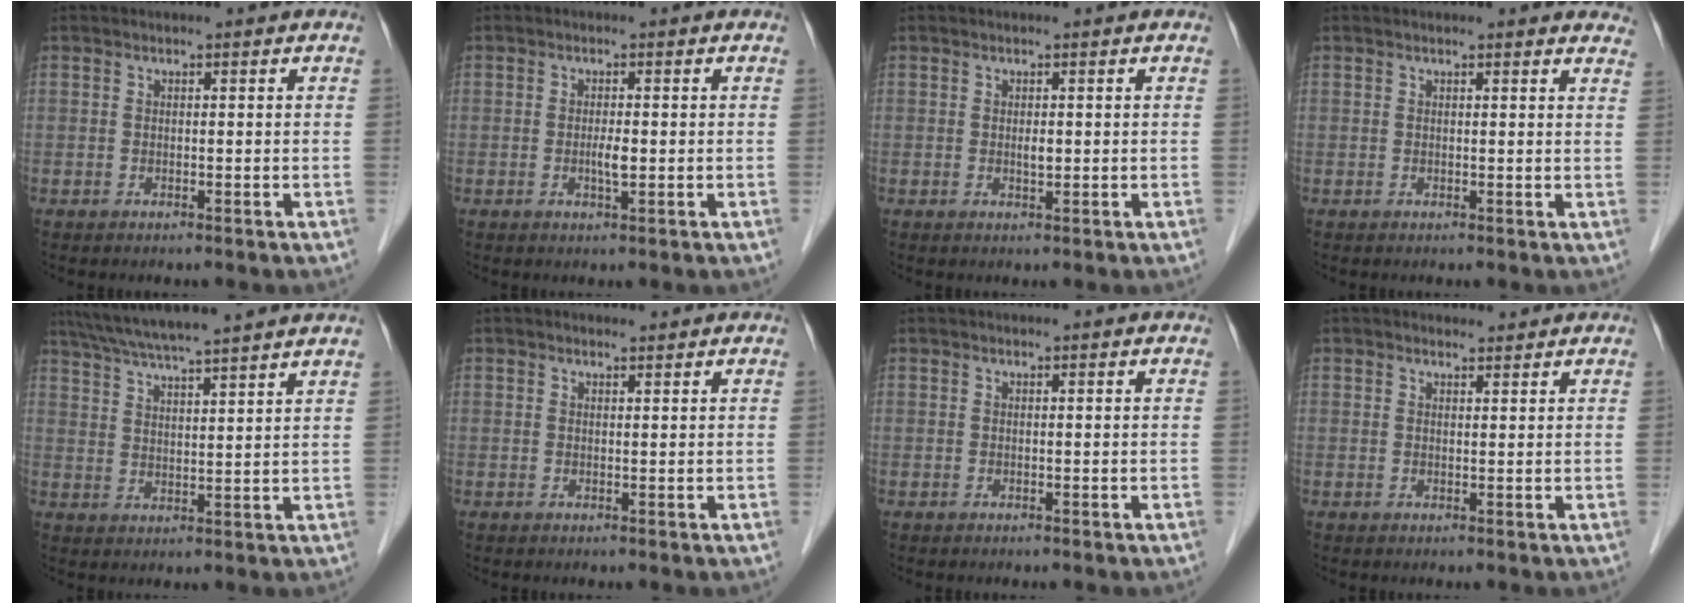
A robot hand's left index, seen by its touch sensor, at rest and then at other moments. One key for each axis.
{"total": 1.8, "fx": -0.2, "fy": 0.3, "fz": 1.8, "tx": -0.037, "ty": -0.001, "tz": -0.004}
{"total": 1.0, "fx": 0.1, "fy": 0.4, "fz": 0.9, "tx": -0.018, "ty": -0.002, "tz": 0.004}
{"total": 7.0, "fx": 6.5, "fy": 1.5, "fz": 2.1, "tx": -0.005, "ty": 0.002, "tz": 0.050}
{"total": 15.2, "fx": 13.2, "fy": -0.3, "fz": 7.5, "tx": -0.133, "ty": 0.036, "tz": 0.191}
{"total": 1.1, "fx": 1.0, "fy": 0.3, "fz": 0.2, "tx": -0.013, "ty": 0.004, "tz": 0.015}
{"total": 0.0}
{"total": 1.7, "fx": 1.6, "fy": 0.6, "fz": 0.1, "tx": -0.007, "ty": 0.004, "tz": 0.024}